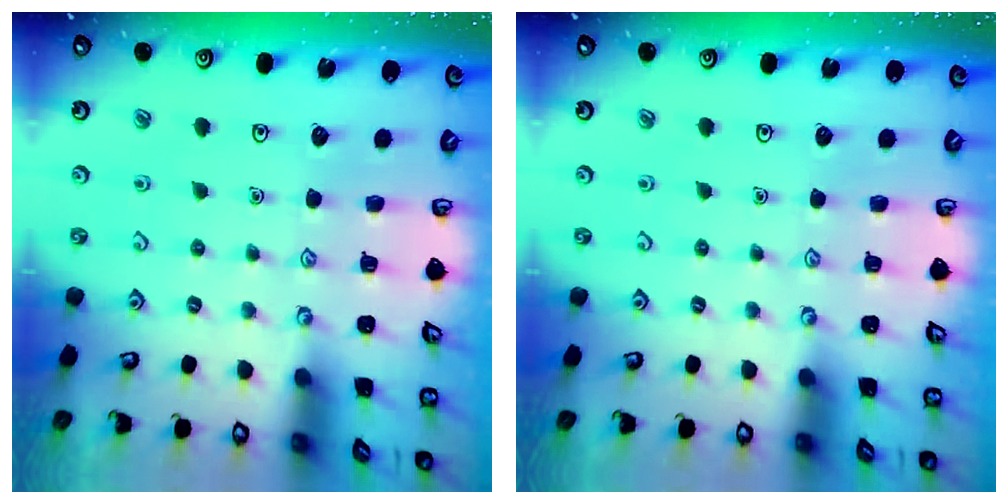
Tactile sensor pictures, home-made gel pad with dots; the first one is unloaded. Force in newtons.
{"total": 0.0}